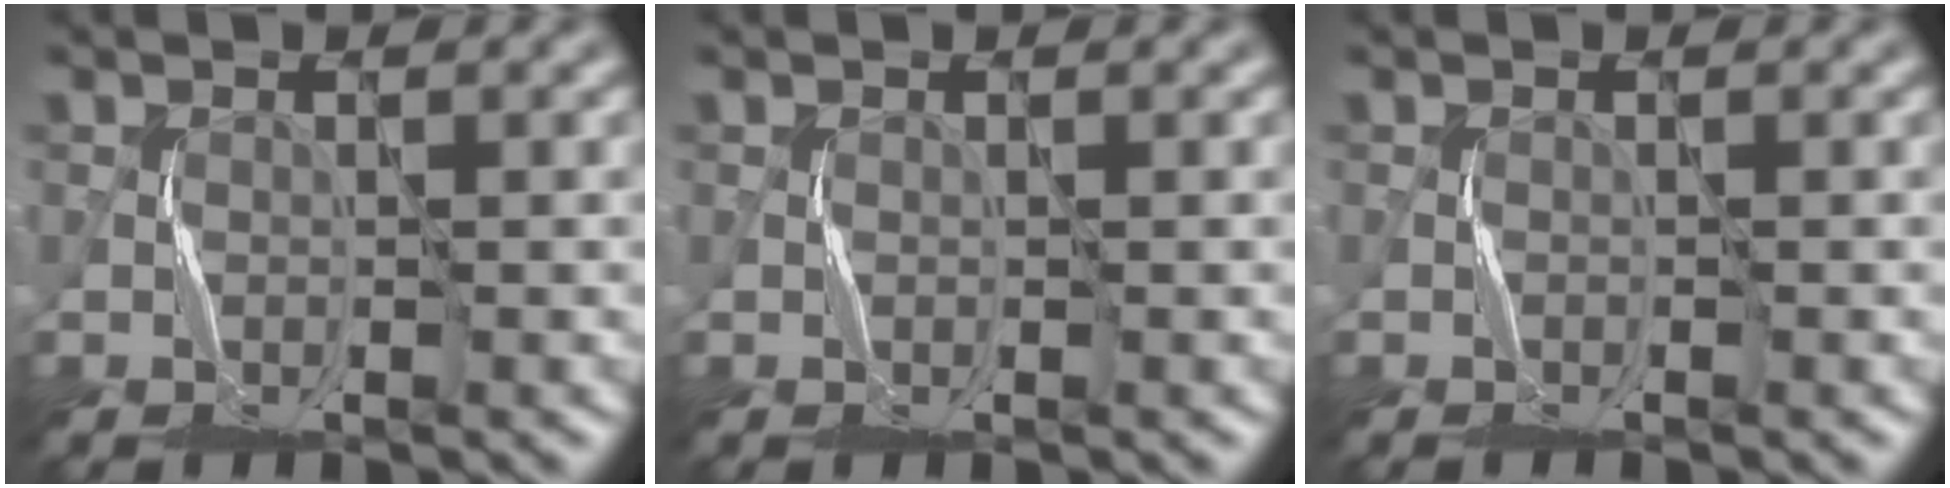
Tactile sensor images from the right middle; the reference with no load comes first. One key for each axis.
{"total": 0.0}
{"total": 0.0}